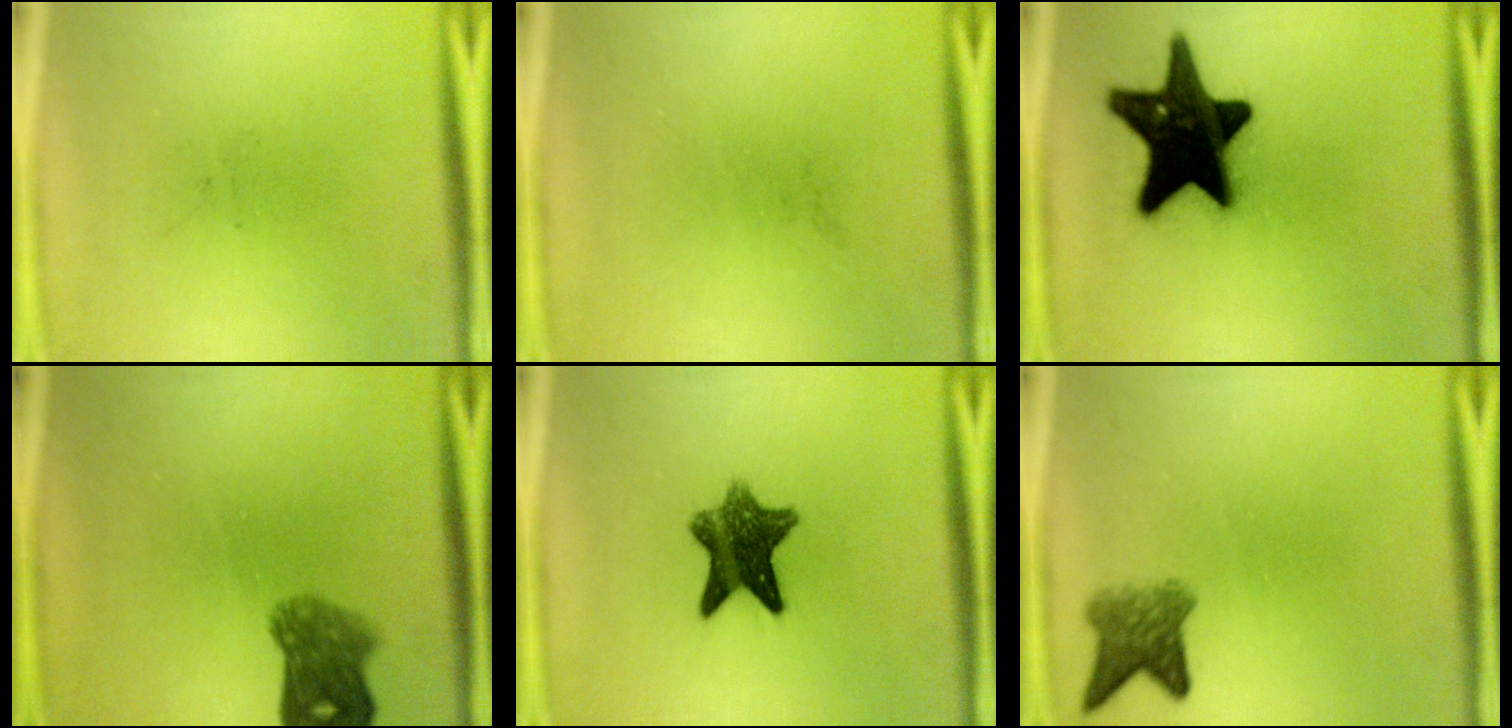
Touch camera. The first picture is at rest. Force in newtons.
{"total": 0.0}
{"total": 19.0}
{"total": 5.2}
{"total": 9.3}
{"total": 4.5}